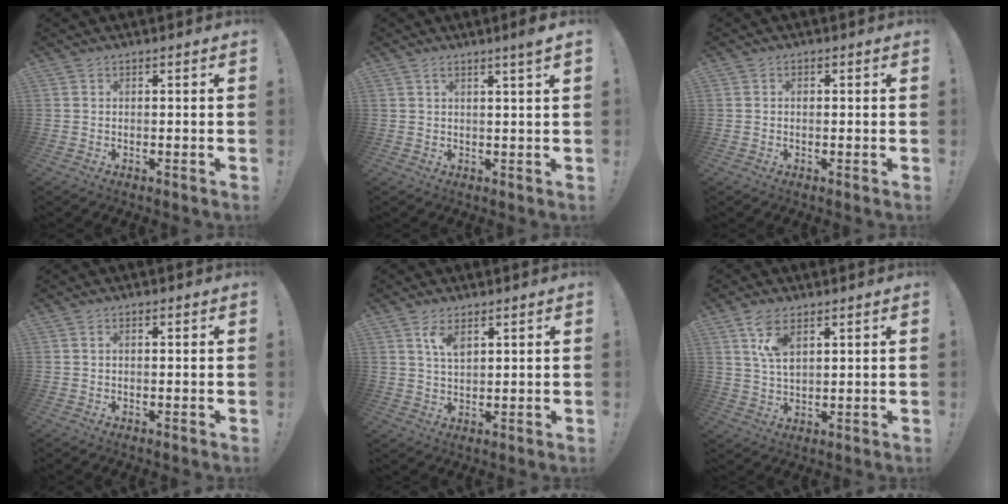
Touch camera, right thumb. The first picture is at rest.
{"total": 3.0, "force": [1.6, -0.5, 2.6], "torque": [-0.043, -0.009, 0.024]}
{"total": 0.7, "force": [-0.2, 0.5, 0.4], "torque": [-0.010, 0.001, -0.004]}
{"total": 0.8, "force": [0.1, 0.5, 0.7], "torque": [-0.011, 0.000, 0.002]}
{"total": 5.1, "force": [2.8, 2.3, 3.6], "torque": [-0.058, -0.013, 0.047]}
{"total": 7.9, "force": [4.3, 3.7, 5.6], "torque": [-0.103, -0.011, 0.079]}